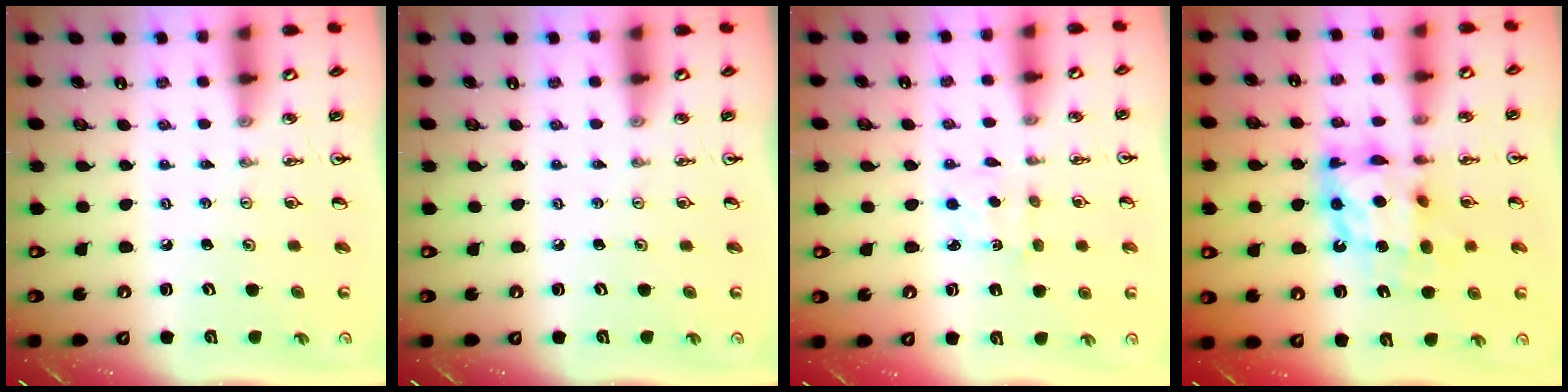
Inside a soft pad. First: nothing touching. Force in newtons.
{"total": 0.0}
{"total": 3.0, "press": 3.0, "slide": 0.4}
{"total": 12.7, "press": 12.7, "slide": 1.5}